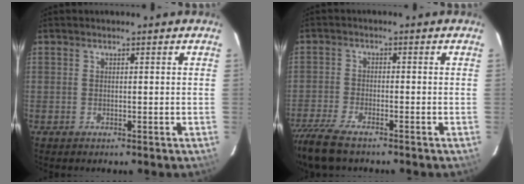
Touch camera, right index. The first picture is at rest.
{"total": 10.8, "force": [-8.7, 2.7, 5.9], "torque": [-0.149, -0.039, -0.165]}